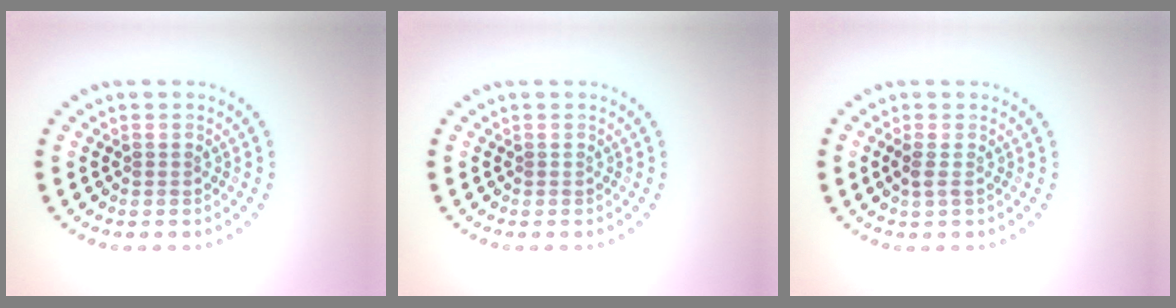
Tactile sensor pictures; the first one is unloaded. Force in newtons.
{"total": 0.0}
{"total": 1.1, "press": 0.9, "slide": 0.6}